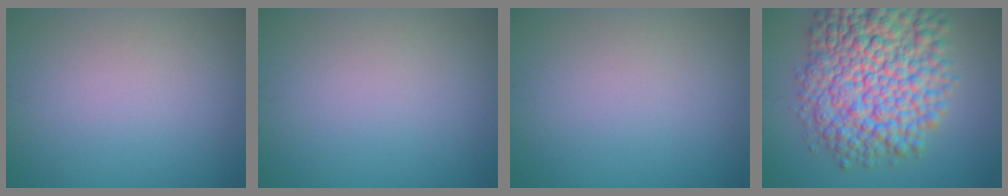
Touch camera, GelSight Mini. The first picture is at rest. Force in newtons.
{"total": 0.0}
{"total": 0.0}
{"total": 12.4, "press": 12.4, "slide": 0.3}